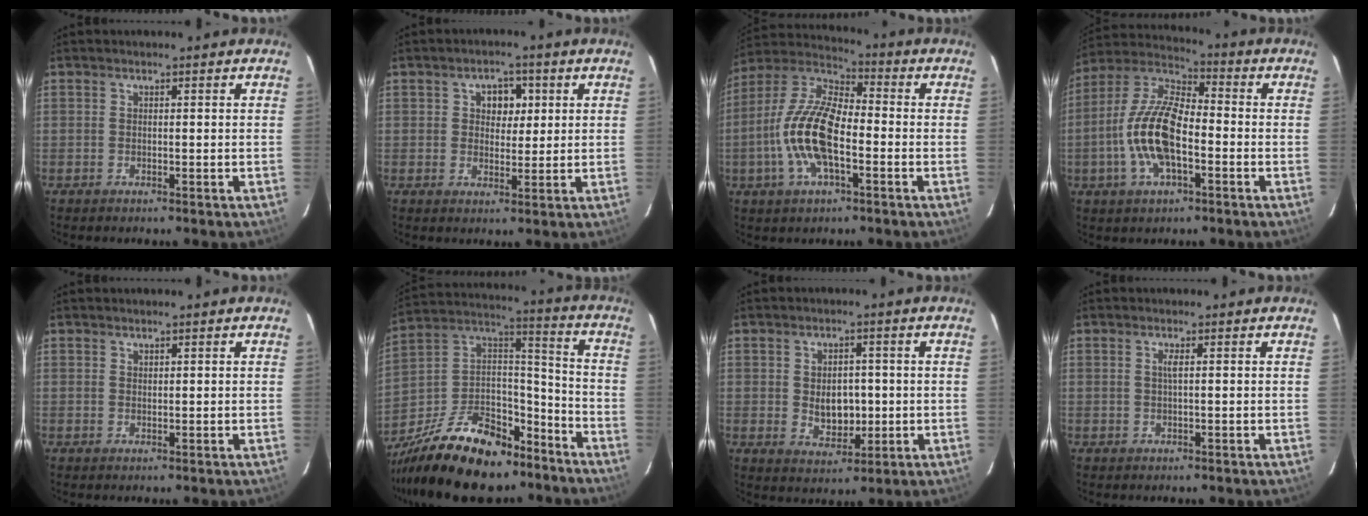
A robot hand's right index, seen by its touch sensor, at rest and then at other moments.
{"total": 4.6, "force": [1.4, 3.6, 2.5], "torque": [-0.032, 0.013, 0.021]}
{"total": 15.4, "force": [-3.7, 6.2, 13.5], "torque": [-0.279, 0.003, -0.080]}
{"total": 14.8, "force": [-3.7, 6.3, 12.9], "torque": [-0.267, 0.004, -0.077]}
{"total": 0.5, "force": [0.5, 0.2, 0.0], "torque": [0.000, 0.001, 0.010]}
{"total": 26.3, "force": [-18.4, 12.9, 13.8], "torque": [-0.286, 0.034, -0.282]}
{"total": 6.6, "force": [-0.2, 4.6, 4.7], "torque": [-0.081, -0.002, 0.008]}
{"total": 1.1, "force": [0.2, -0.2, 1.0], "torque": [-0.020, 0.001, 0.002]}